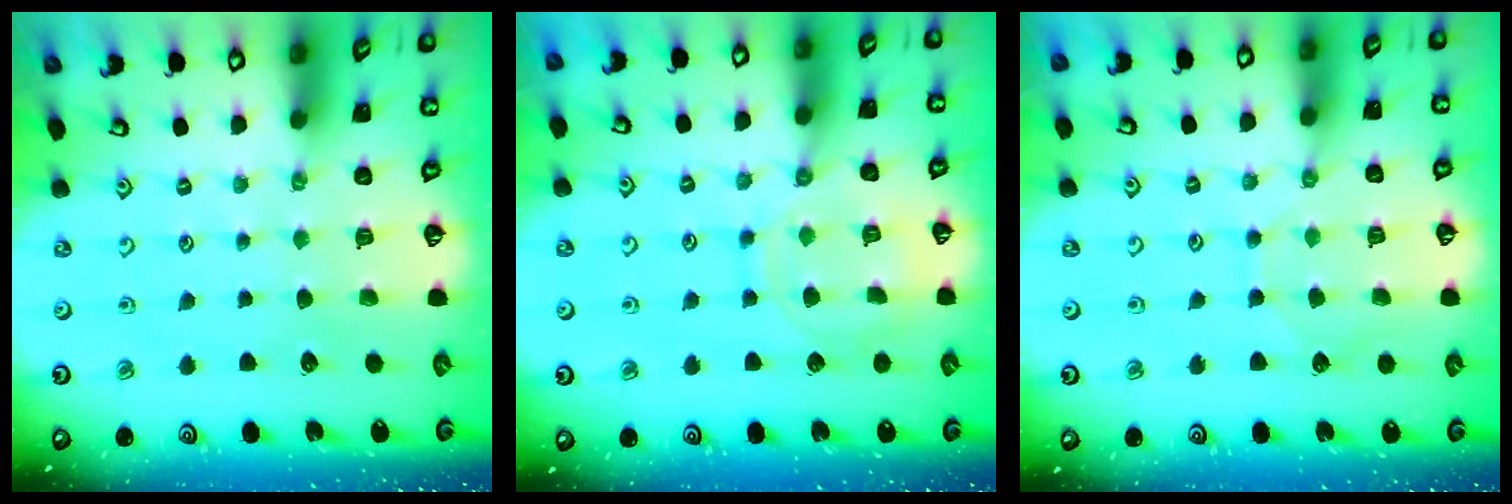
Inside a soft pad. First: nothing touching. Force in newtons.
{"total": 11.5, "press": 11.4, "slide": 1.0}
{"total": 6.1, "press": 6.1, "slide": 0.6}